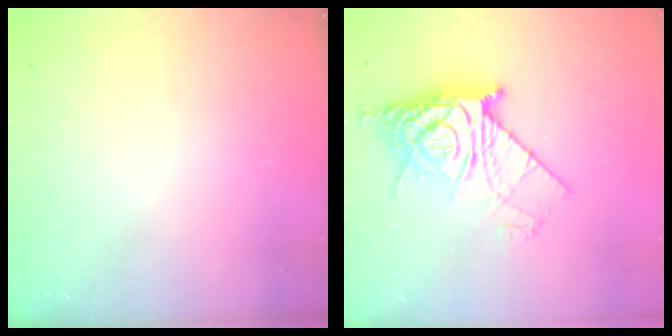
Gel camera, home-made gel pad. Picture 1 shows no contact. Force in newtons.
{"total": 12.2, "press": 12.2, "slide": 1.1}